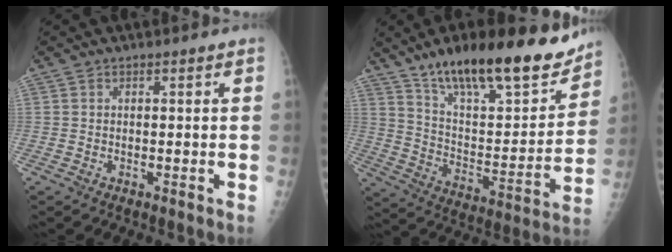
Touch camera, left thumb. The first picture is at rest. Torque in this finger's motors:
{"motor_torque": [0.39, 0.31, 1.42, -1.35, 0.15]}